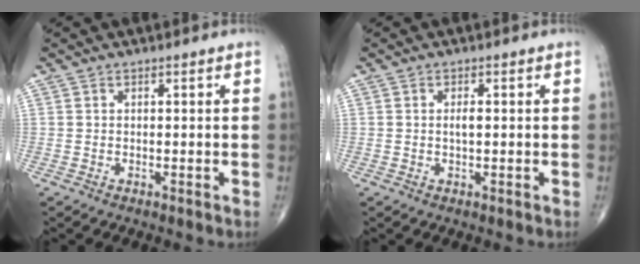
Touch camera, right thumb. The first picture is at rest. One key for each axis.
{"total": 1.5, "fx": 0.1, "fy": 0.5, "fz": 1.4, "tx": -0.025, "ty": 0.000, "tz": 0.000}